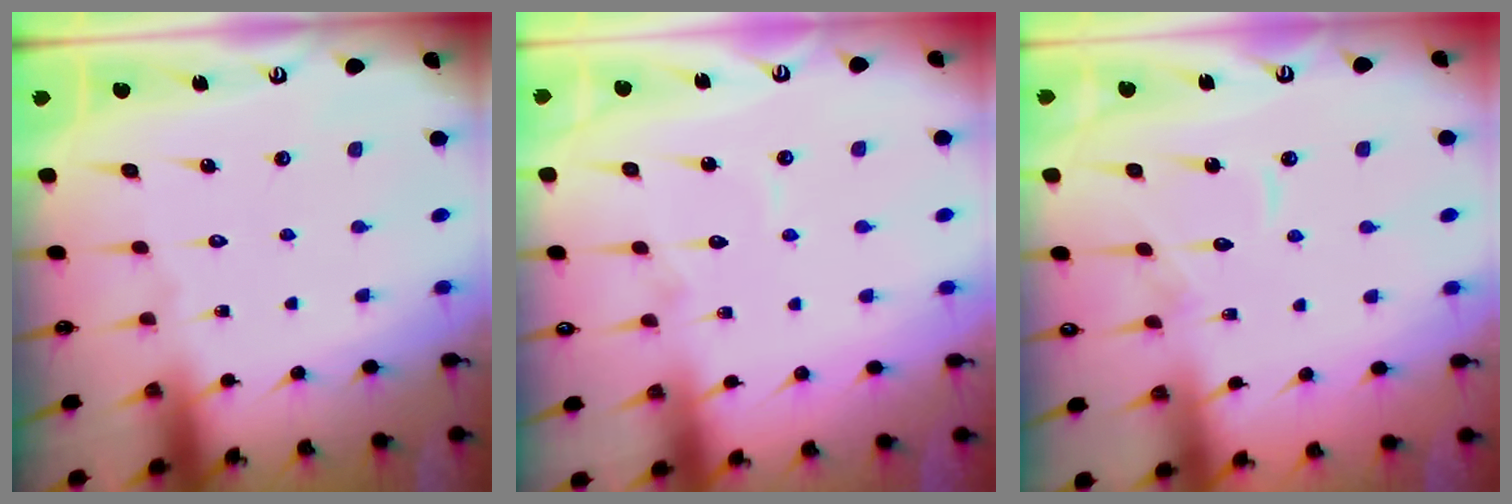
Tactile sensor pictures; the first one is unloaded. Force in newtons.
{"total": 3.8, "press": 3.8, "slide": 0.3}
{"total": 7.4, "press": 7.4, "slide": 0.6}